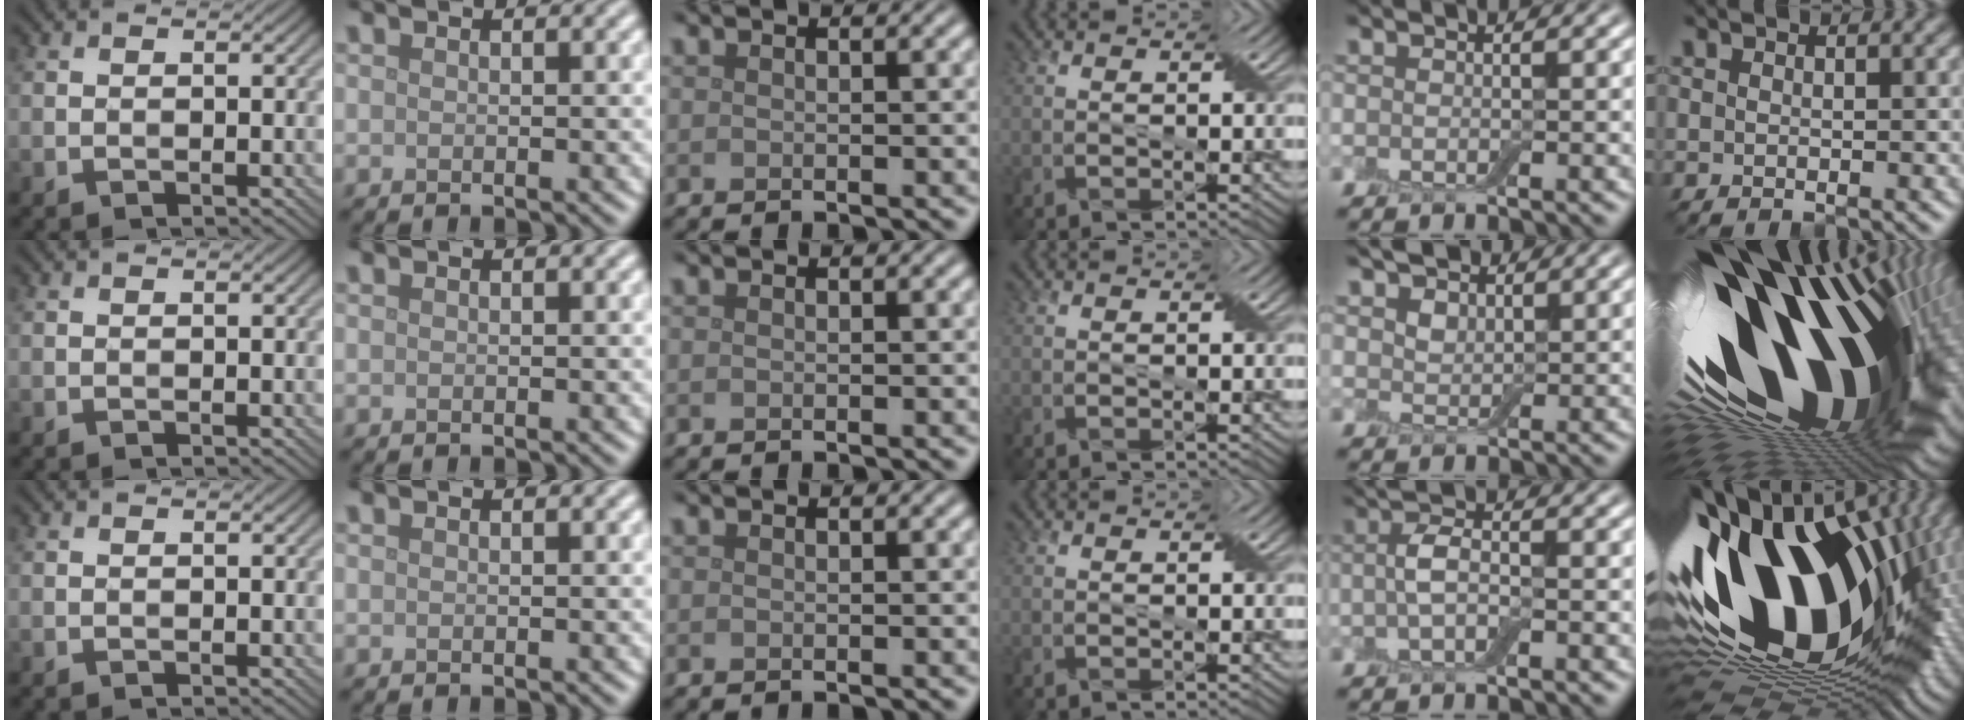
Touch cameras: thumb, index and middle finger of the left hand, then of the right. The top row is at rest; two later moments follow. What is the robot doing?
{"motion": "extract", "object": "drawer"}